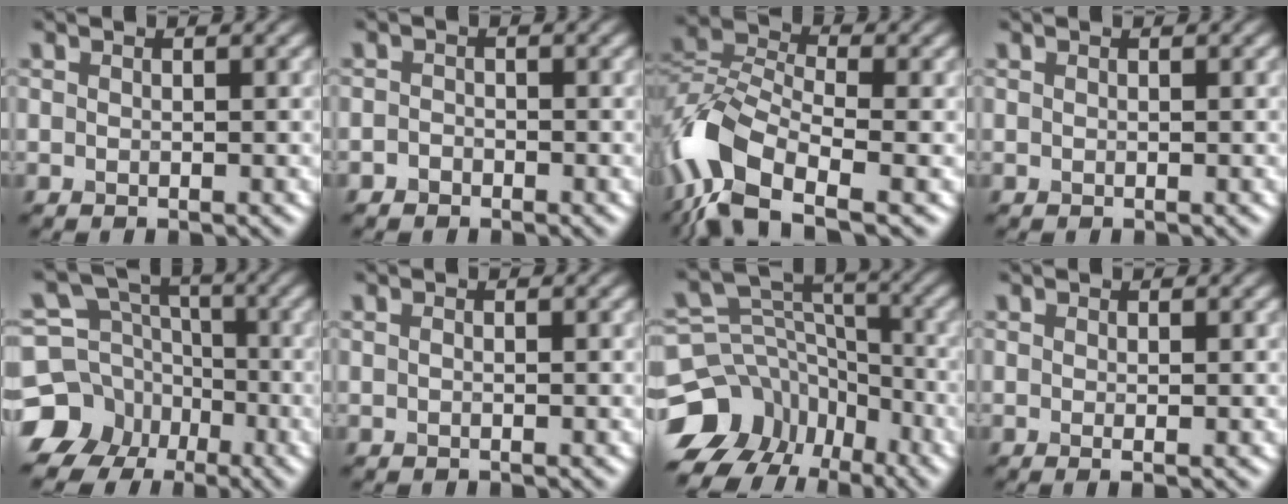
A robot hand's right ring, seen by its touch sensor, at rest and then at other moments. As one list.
[{"total": 1.1, "force": [-0.8, 0.7, 0.2], "torque": [0.000, 0.003, -0.015]}, {"total": 10.0, "force": [-5.2, 5.0, 6.9], "torque": [-0.142, 0.001, -0.114]}, {"total": 0.0}, {"total": 9.2, "force": [-4.7, 7.5, 2.2], "torque": [-0.051, -0.008, -0.101]}, {"total": 0.0}, {"total": 12.1, "force": [-7.7, 8.7, 3.2], "torque": [-0.080, 0.019, -0.124]}, {"total": 0.7, "force": [-0.1, 0.1, 0.7], "torque": [-0.014, -0.005, -0.002]}]